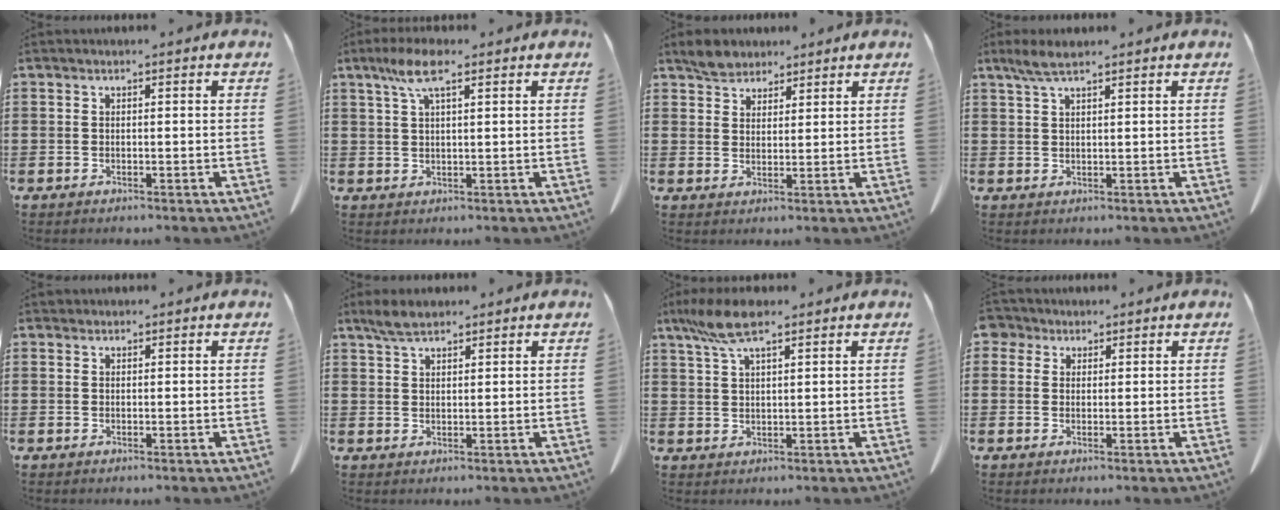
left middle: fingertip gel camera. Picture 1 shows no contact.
{"total": 5.2, "force": [2.7, 1.3, 4.3], "torque": [-0.090, 0.007, 0.047]}
{"total": 3.8, "force": [3.2, 1.8, 0.6], "torque": [-0.025, 0.005, 0.064]}
{"total": 3.4, "force": [2.3, 0.8, 2.5], "torque": [-0.053, 0.001, 0.042]}
{"total": 0.6, "force": [0.6, 0.3, 0.0], "torque": [-0.003, 0.001, 0.012]}
{"total": 3.4, "force": [2.7, 1.1, 1.8], "torque": [-0.041, 0.003, 0.051]}
{"total": 6.9, "force": [4.3, 1.8, 5.1], "torque": [-0.117, 0.000, 0.076]}
{"total": 2.6, "force": [1.8, 1.7, 0.6], "torque": [-0.014, 0.004, 0.033]}